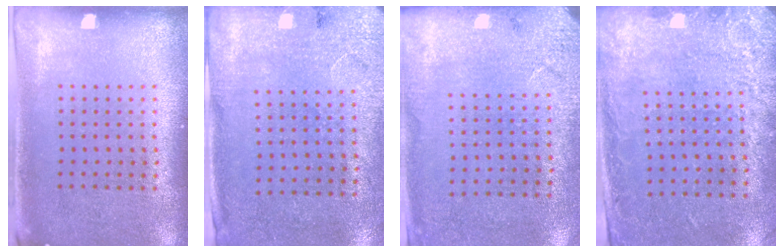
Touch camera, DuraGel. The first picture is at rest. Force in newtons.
{"total": 2.7, "press": 2.2, "slide": 1.6}
{"total": 2.6, "press": 2.2, "slide": 1.3}
{"total": 2.8, "press": 2.0, "slide": 1.9}